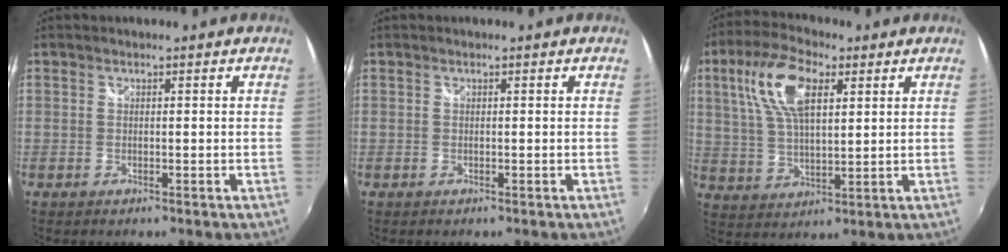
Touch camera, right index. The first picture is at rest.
{"total": 0.0}
{"total": 12.4, "force": [4.9, 5.5, 9.9], "torque": [-0.197, 0.021, 0.092]}